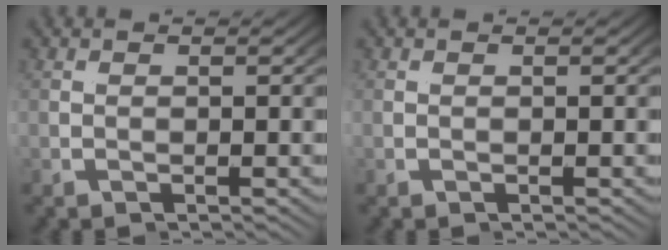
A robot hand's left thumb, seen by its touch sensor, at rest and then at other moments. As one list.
[{"total": 0.0}]